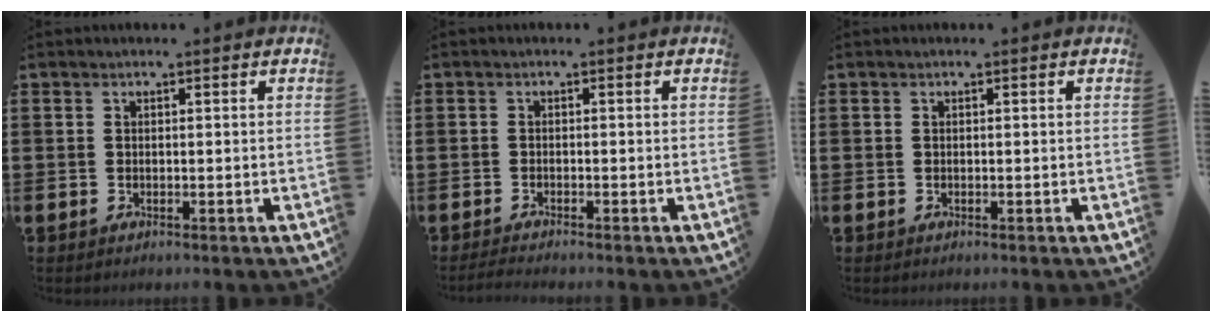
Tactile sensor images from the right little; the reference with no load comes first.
{"total": 0.8, "force": [-0.6, 0.0, 0.4], "torque": [-0.007, -0.001, -0.013]}
{"total": 0.0}